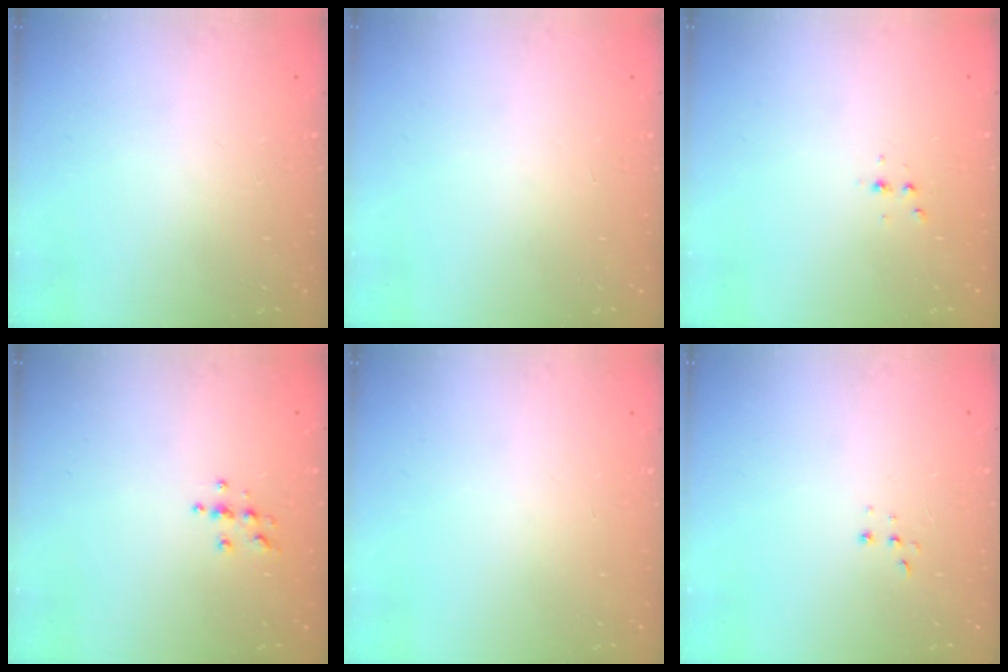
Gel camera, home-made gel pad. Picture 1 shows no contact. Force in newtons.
{"total": 0.0}
{"total": 2.3, "press": 2.3, "slide": 0.3}
{"total": 3.9, "press": 3.8, "slide": 0.4}
{"total": 0.0}
{"total": 2.2, "press": 2.2, "slide": 0.5}